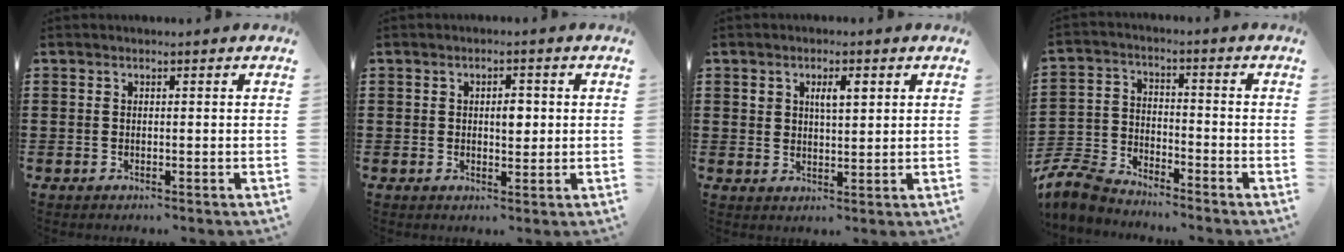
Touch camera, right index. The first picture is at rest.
{"total": 3.0, "force": [0.4, 1.5, 2.5], "torque": [-0.035, 0.001, 0.001]}
{"total": 3.4, "force": [1.4, 1.5, 2.7], "torque": [-0.042, 0.000, 0.019]}
{"total": 6.5, "force": [-6.1, 1.5, 1.3], "torque": [-0.052, 0.002, -0.129]}